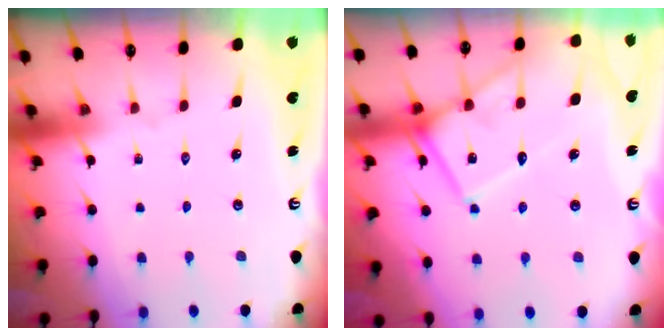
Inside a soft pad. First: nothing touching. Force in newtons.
{"total": 12.8, "press": 12.8, "slide": 1.1}